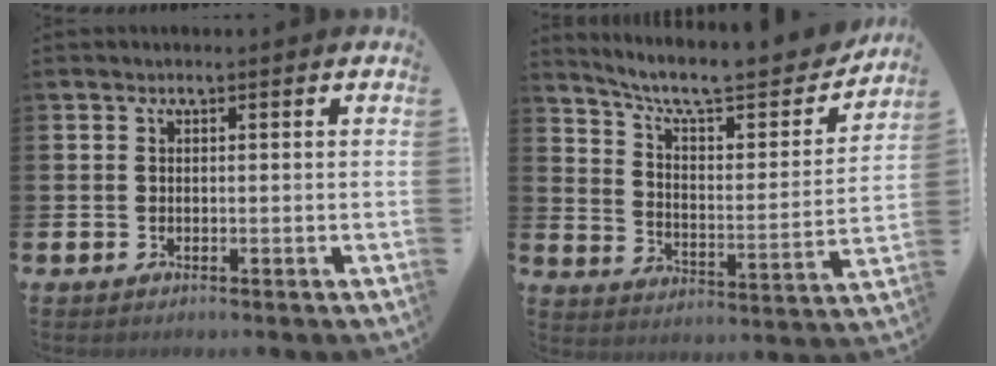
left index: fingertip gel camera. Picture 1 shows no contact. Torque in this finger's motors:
{"motor_torque": [-0.26, -0.82, 0.46, 0.18]}